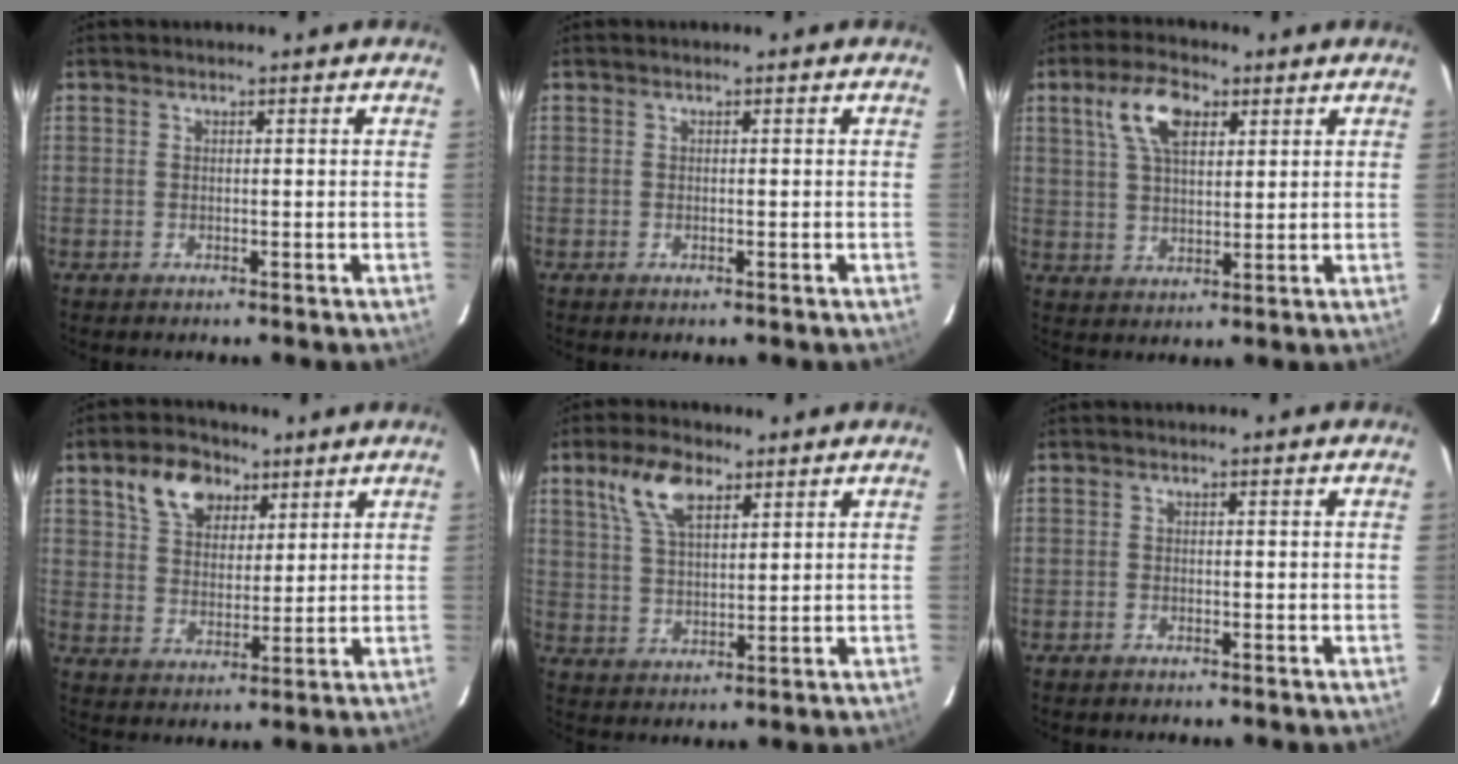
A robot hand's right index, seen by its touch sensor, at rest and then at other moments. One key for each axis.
{"total": 0.0}
{"total": 9.0, "fx": 4.1, "fy": 4.3, "fz": 6.7, "tx": -0.128, "ty": 0.022, "tz": 0.077}
{"total": 10.1, "fx": 5.6, "fy": 6.6, "fz": 5.2, "tx": -0.102, "ty": 0.027, "tz": 0.102}
{"total": 8.9, "fx": 4.9, "fy": 4.1, "fz": 6.2, "tx": -0.122, "ty": 0.018, "tz": 0.096}
{"total": 0.8, "fx": -0.7, "fy": 0.5, "fz": 0.0, "tx": -0.003, "ty": 0.003, "tz": -0.012}